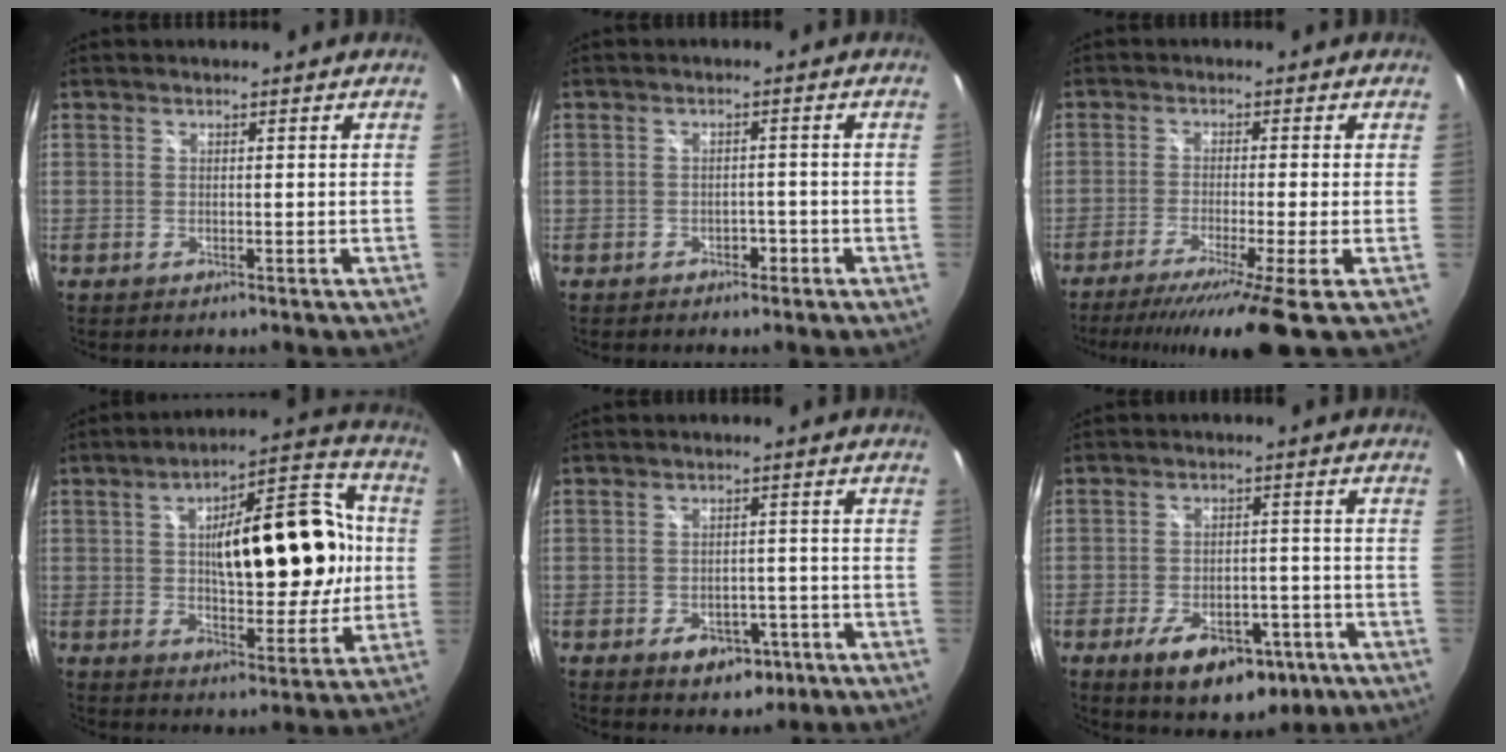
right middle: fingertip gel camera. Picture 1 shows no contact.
{"total": 1.6, "force": [-0.8, 1.4, 0.1], "torque": [0.001, 0.010, -0.008]}
{"total": 10.4, "force": [-7.2, -1.9, 7.2], "torque": [-0.147, -0.034, -0.119]}
{"total": 19.7, "force": [2.3, 8.3, 17.7], "torque": [-0.268, 0.032, 0.037]}
{"total": 6.4, "force": [-3.1, 4.5, 3.3], "torque": [-0.064, 0.009, -0.030]}
{"total": 13.2, "force": [-7.2, 7.2, 8.5], "torque": [-0.154, -0.003, -0.094]}